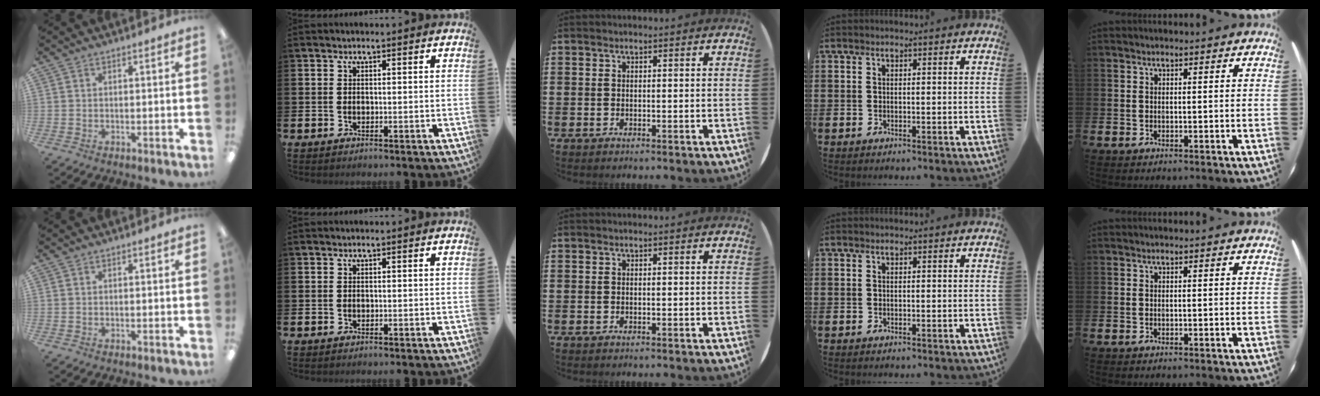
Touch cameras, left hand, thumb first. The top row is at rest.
{}